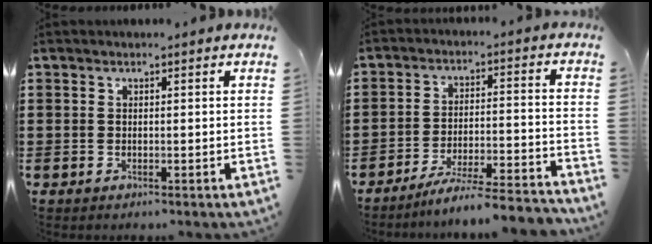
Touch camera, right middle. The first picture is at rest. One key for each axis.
{"total": 6.6, "fx": -6.1, "fy": -0.3, "fz": 2.4, "tx": -0.047, "ty": -0.010, "tz": -0.119}